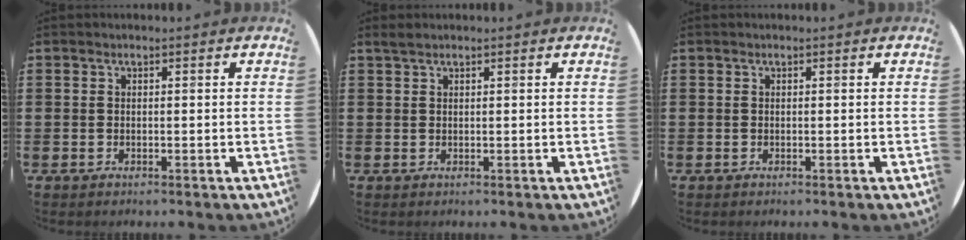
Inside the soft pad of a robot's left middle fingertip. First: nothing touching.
{"total": 0.7, "force": [0.7, 0.1, 0.2], "torque": [-0.005, 0.002, 0.013]}
{"total": 0.0}